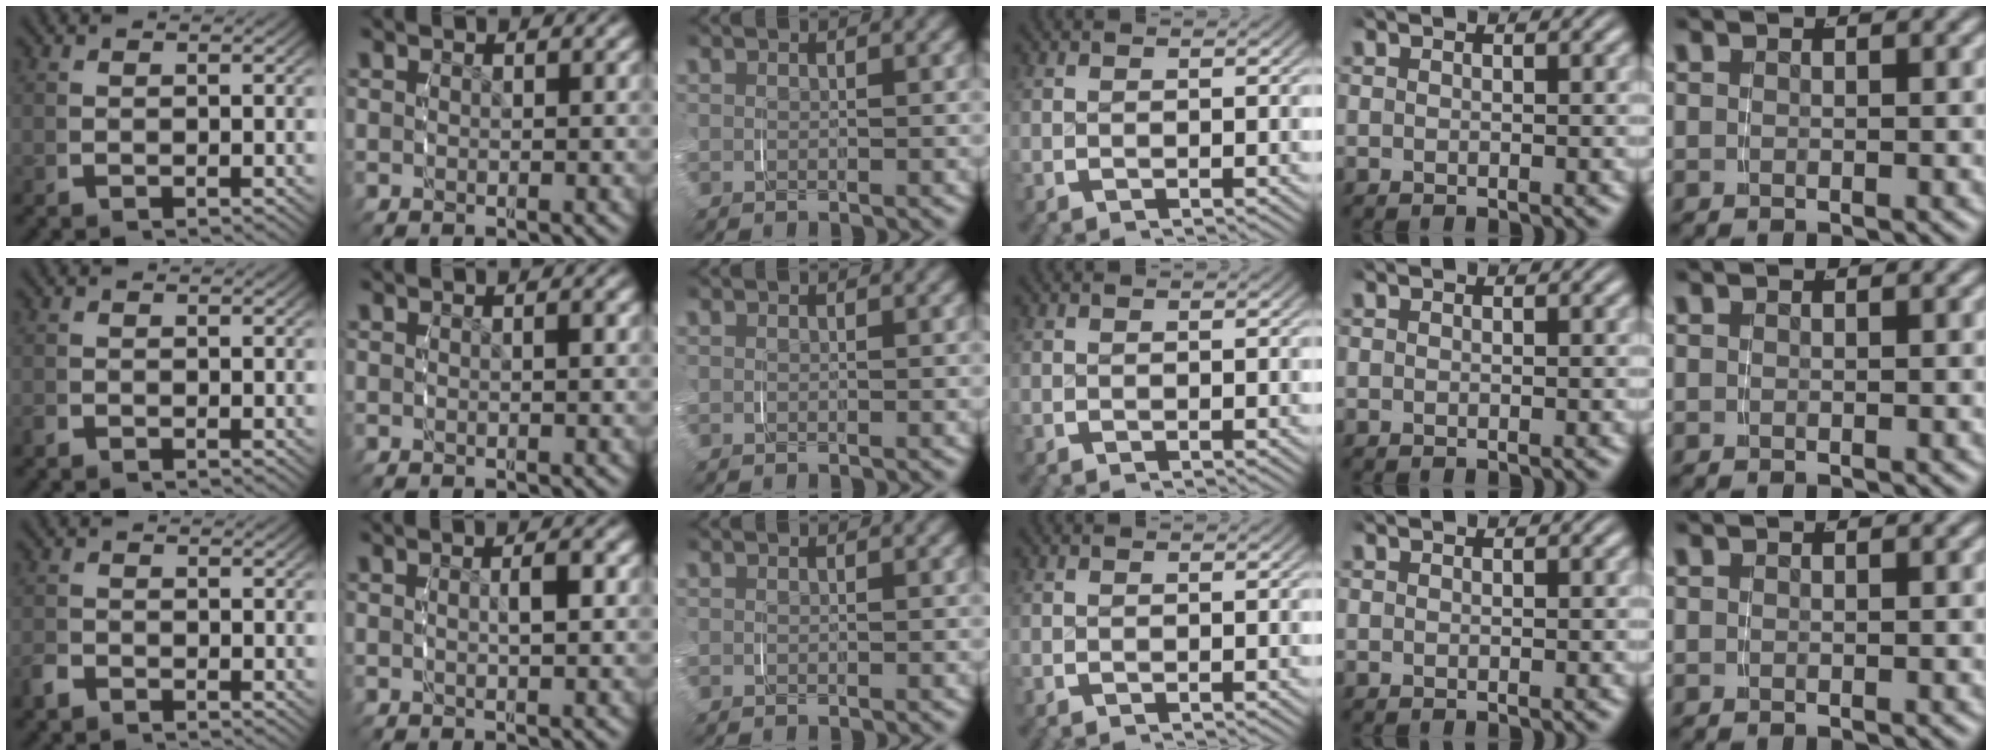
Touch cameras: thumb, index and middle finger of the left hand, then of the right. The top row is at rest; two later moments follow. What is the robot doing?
{"motion": "grasp_and_lifting", "object": "lipstick"}